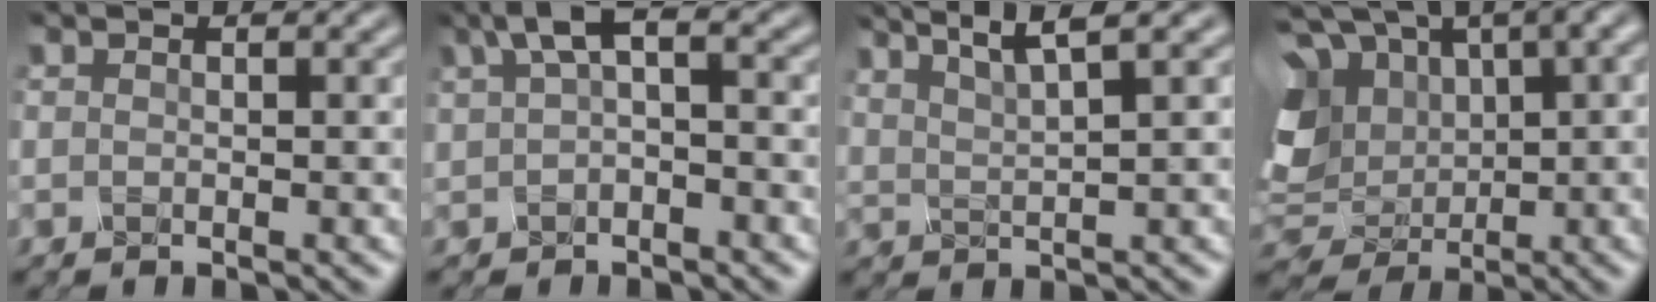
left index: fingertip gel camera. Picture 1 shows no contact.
{"total": 3.4, "force": [0.6, 1.6, 2.9], "torque": [-0.058, 0.013, 0.006]}
{"total": 3.7, "force": [2.7, 0.5, 2.5], "torque": [-0.043, 0.011, 0.050]}
{"total": 13.0, "force": [2.9, 8.4, 9.5], "torque": [-0.198, 0.004, 0.053]}